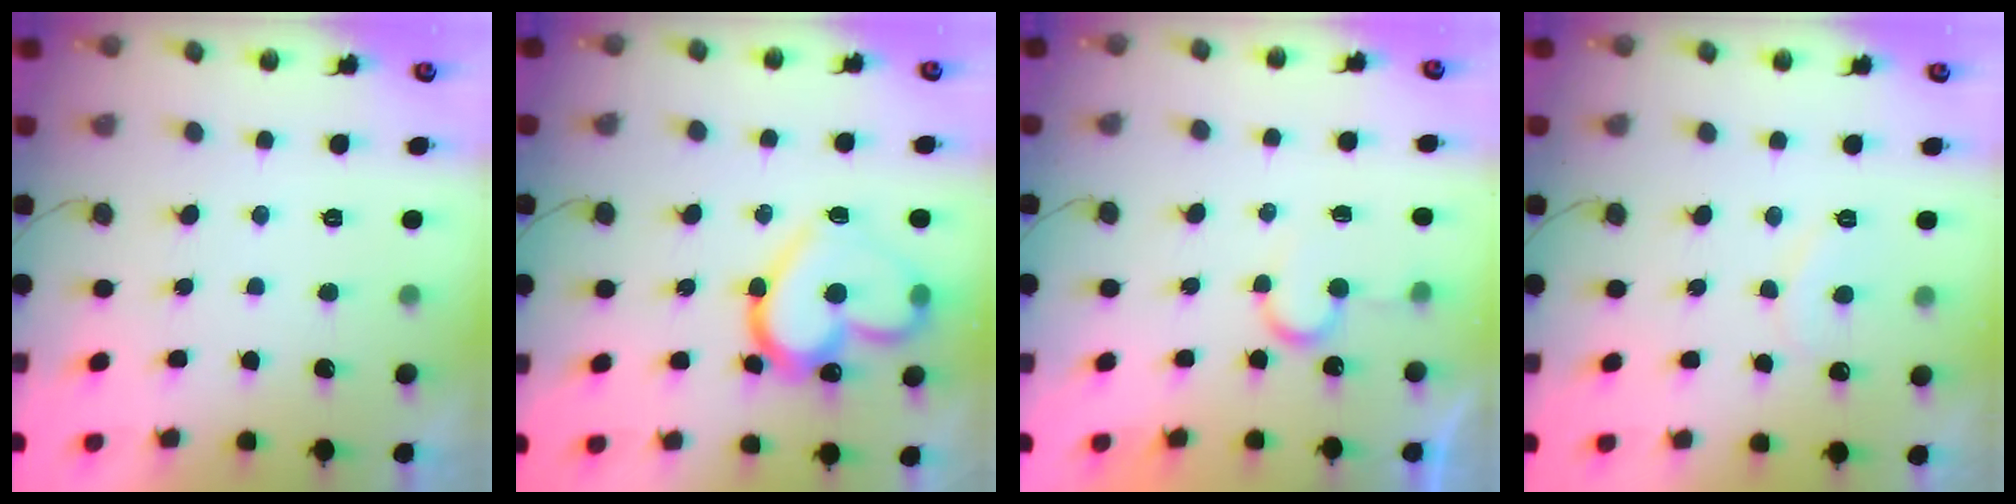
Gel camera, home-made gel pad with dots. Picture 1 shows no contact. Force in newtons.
{"total": 19.7, "press": 19.6, "slide": 1.8}
{"total": 6.2, "press": 6.2, "slide": 0.4}
{"total": 6.8, "press": 6.8, "slide": 0.4}